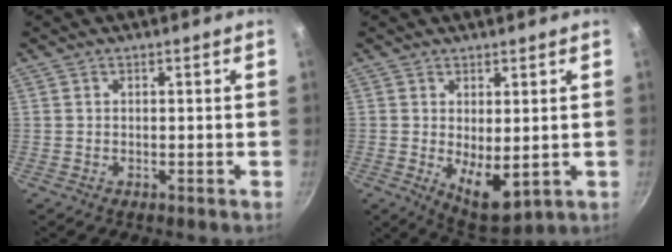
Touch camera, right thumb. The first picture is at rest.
{"total": 8.0, "force": [0.0, 3.6, 7.1], "torque": [-0.090, -0.023, 0.018]}